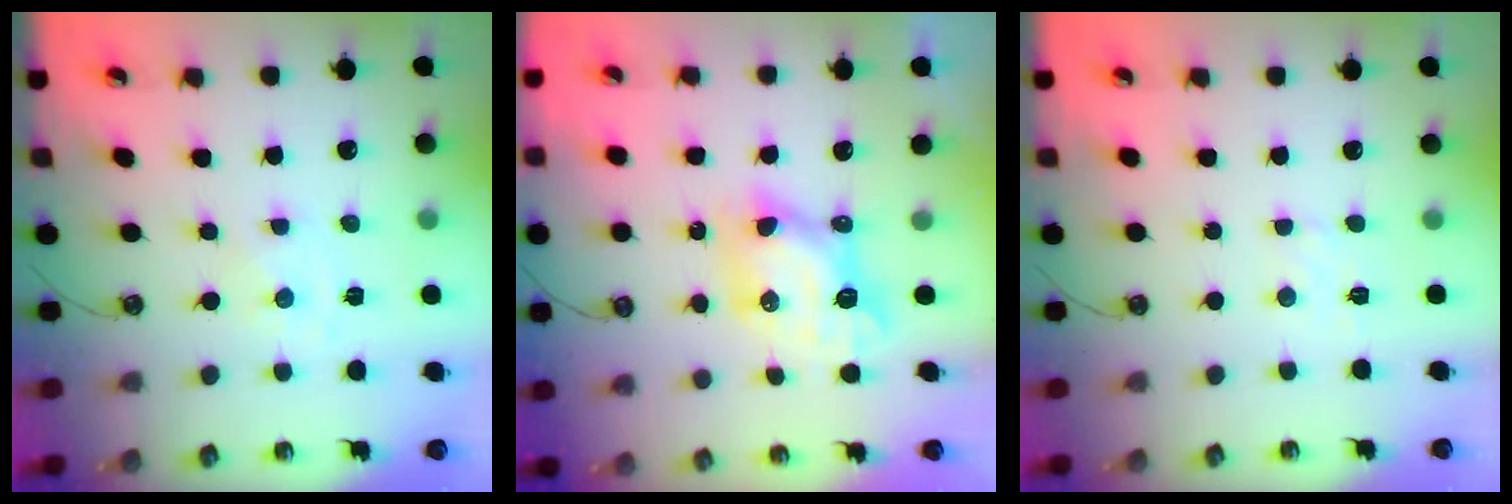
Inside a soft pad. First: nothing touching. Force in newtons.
{"total": 8.8, "press": 8.8, "slide": 0.8}
{"total": 5.1, "press": 5.0, "slide": 0.6}